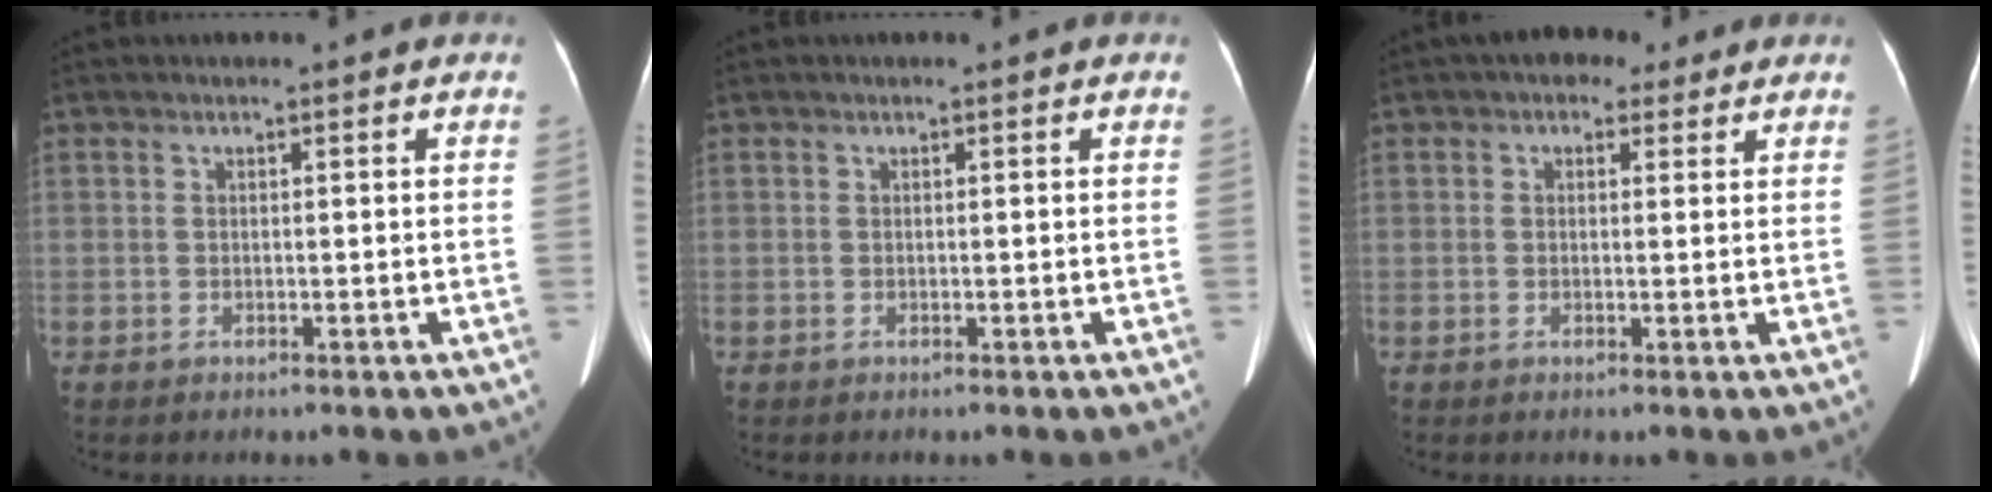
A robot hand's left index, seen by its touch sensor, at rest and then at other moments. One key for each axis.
{"total": 0.0}
{"total": 3.7, "fx": 2.3, "fy": 2.4, "fz": 1.6, "tx": -0.021, "ty": 0.019, "tz": 0.031}